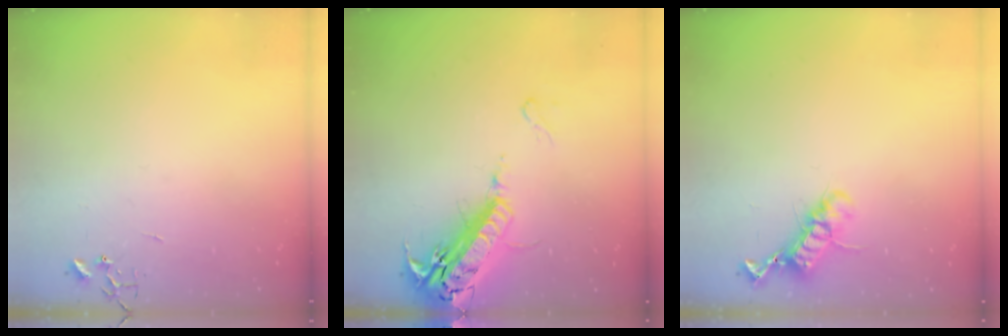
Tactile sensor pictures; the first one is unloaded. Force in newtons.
{"total": 21.2, "press": 20.7, "slide": 4.7}
{"total": 12.0, "press": 11.9, "slide": 0.7}